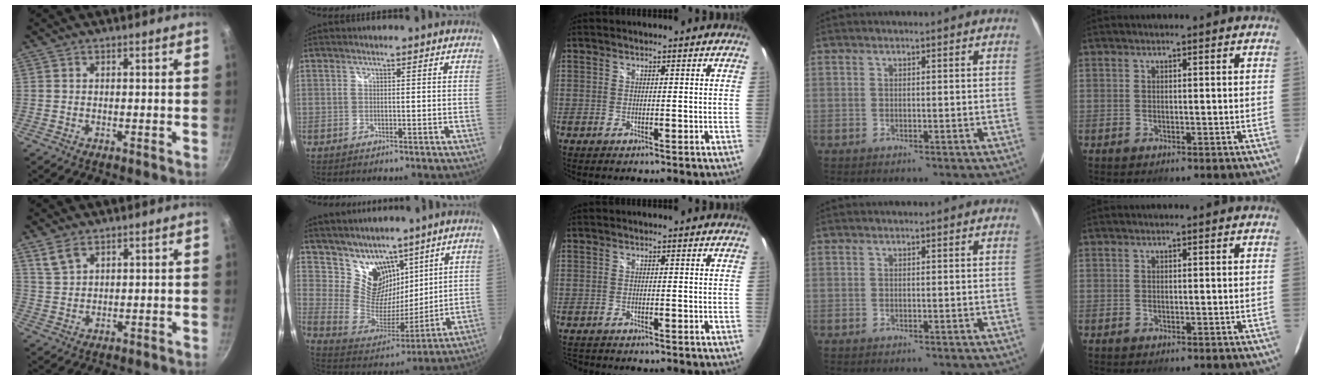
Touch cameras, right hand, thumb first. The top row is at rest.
{"thumb": {"total": 4.2, "force": [2.8, 2.1, 2.3], "torque": [-0.042, -0.010, 0.061]}, "index": {"total": 13.9, "force": [9.4, 8.8, 5.0], "torque": [-0.101, 0.004, 0.190]}, "middle": {"total": 2.9, "force": [-2.7, 0.8, 0.9], "torque": [-0.023, -0.012, -0.044]}}